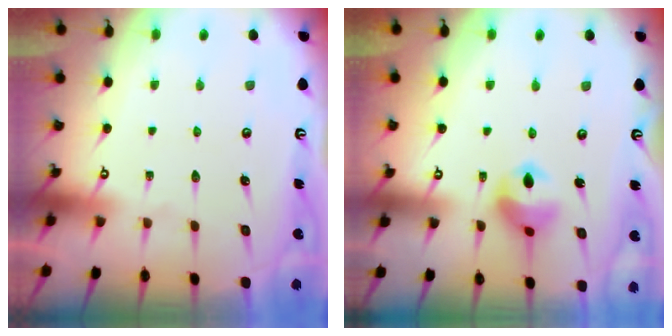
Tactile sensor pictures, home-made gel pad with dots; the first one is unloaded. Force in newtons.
{"total": 10.7, "press": 10.6, "slide": 1.5}